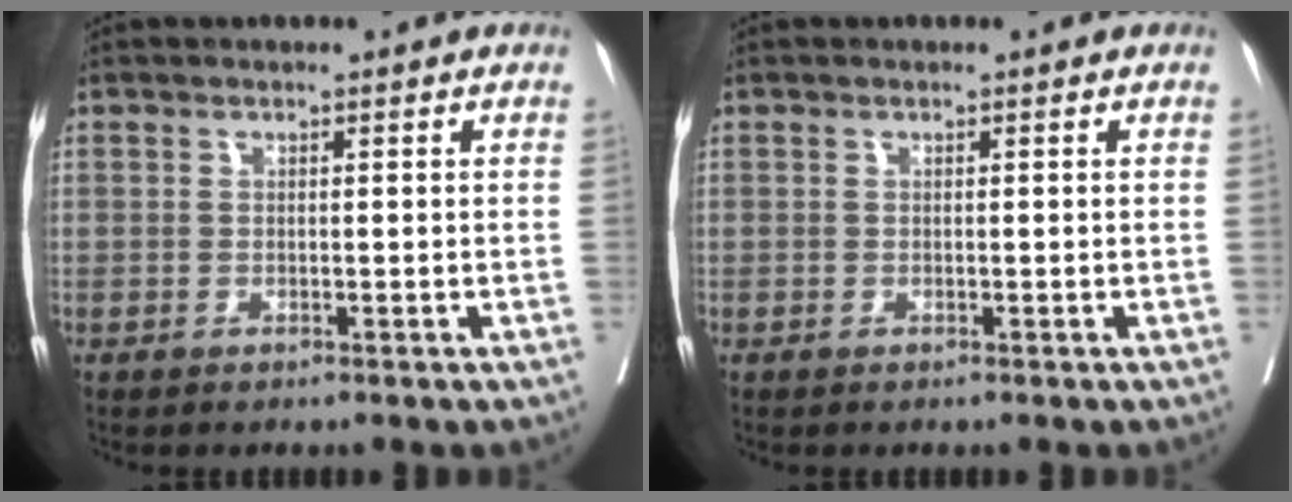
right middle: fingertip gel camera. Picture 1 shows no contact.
{"total": 0.0}